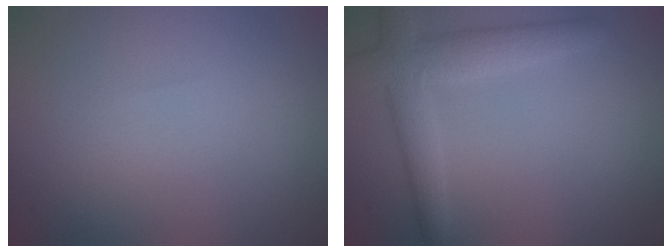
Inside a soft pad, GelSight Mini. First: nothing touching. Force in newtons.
{"total": 4.1, "press": 4.1, "slide": 0.2}